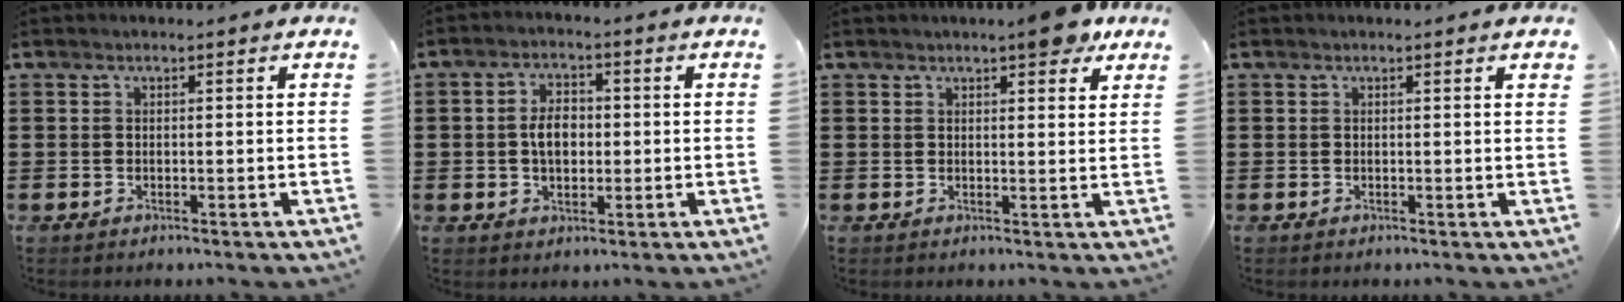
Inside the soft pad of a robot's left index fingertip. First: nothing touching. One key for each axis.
{"total": 4.5, "fx": -0.1, "fy": 2.8, "fz": 3.5, "tx": -0.062, "ty": 0.008, "tz": -0.006}
{"total": 5.4, "fx": 4.1, "fy": 1.2, "fz": 3.3, "tx": -0.043, "ty": -0.014, "tz": 0.067}
{"total": 0.7, "fx": 0.4, "fy": 0.0, "fz": 0.6, "tx": -0.011, "ty": 0.000, "tz": 0.006}